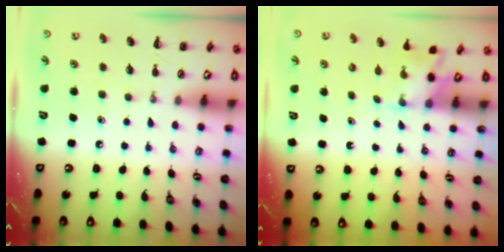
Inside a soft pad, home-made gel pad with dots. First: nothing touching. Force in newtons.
{"total": 2.5, "press": 2.4, "slide": 0.9}